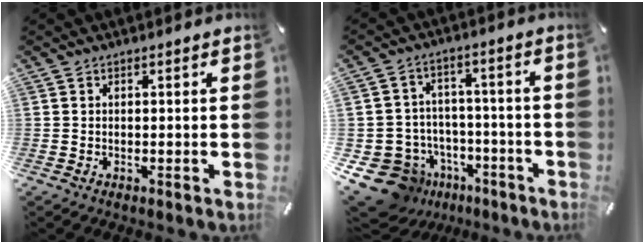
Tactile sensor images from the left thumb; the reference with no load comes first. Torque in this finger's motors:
{"motor_torque": [0.03, 0.48, 0.16, 0.05, 0.10]}